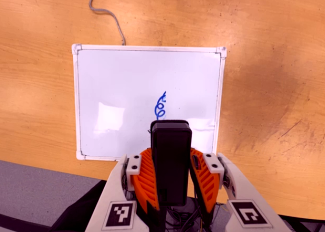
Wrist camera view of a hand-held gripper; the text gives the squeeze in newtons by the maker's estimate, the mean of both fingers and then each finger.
{"total": 6.5, "left": 5.3, "right": 7.7}